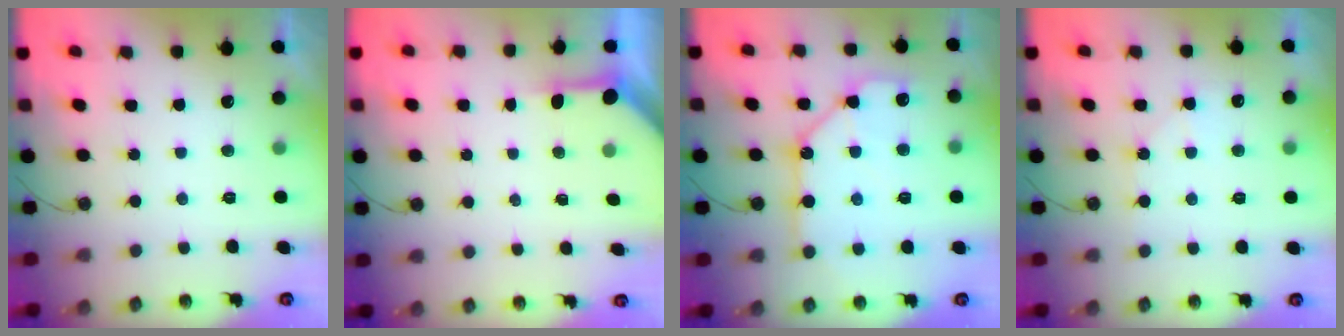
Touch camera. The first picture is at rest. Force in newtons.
{"total": 3.7, "press": 3.7, "slide": 0.3}
{"total": 13.0, "press": 12.9, "slide": 1.2}
{"total": 6.5, "press": 6.4, "slide": 0.8}